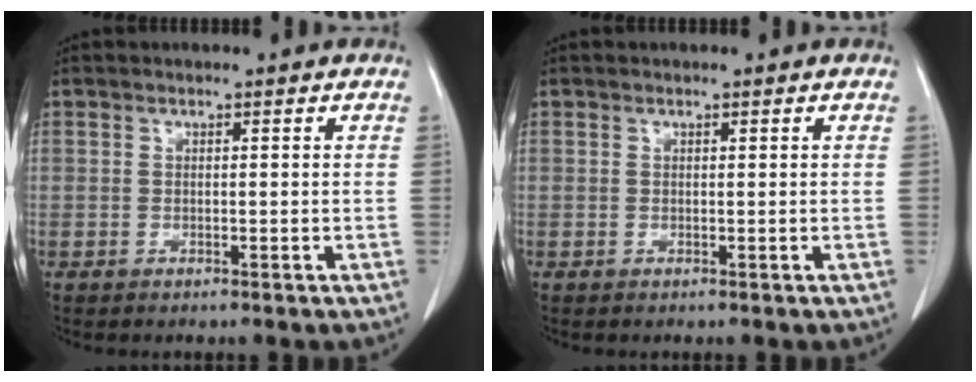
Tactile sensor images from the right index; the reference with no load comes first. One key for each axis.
{"total": 0.0}